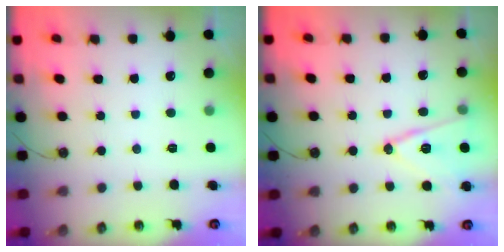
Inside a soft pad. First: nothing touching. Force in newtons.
{"total": 13.4, "press": 13.0, "slide": 3.3}